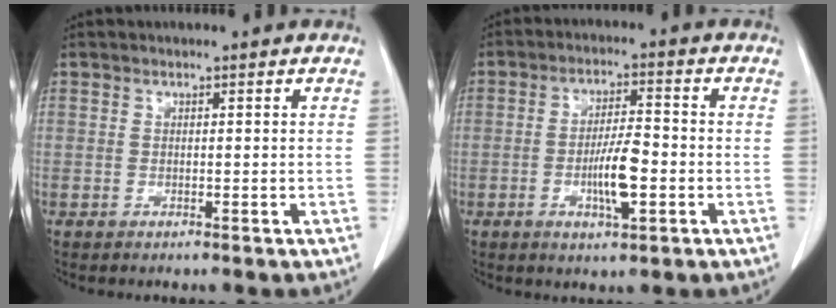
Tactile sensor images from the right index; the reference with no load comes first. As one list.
[{"total": 6.9, "force": [-1.9, 1.4, 6.5], "torque": [-0.122, 0.000, -0.033]}]